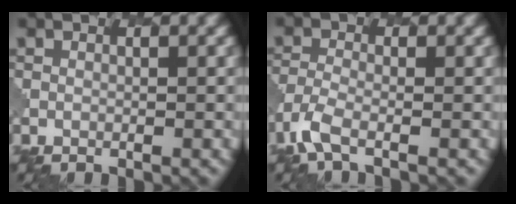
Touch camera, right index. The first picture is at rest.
{"total": 2.9, "force": [-2.0, 0.9, 1.9], "torque": [-0.054, -0.011, -0.052]}